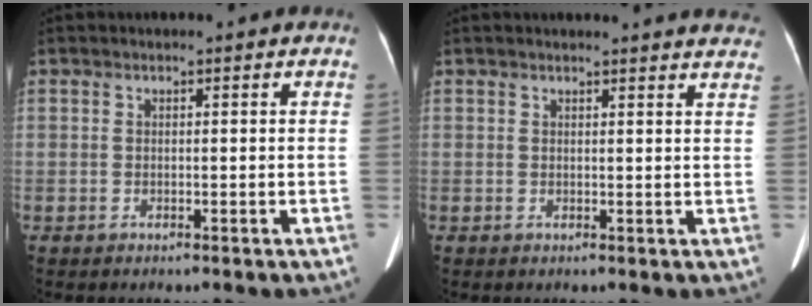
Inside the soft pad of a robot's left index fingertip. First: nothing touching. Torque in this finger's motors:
{"motor_torque": [0.90, -1.24, 0.10, 0.04]}